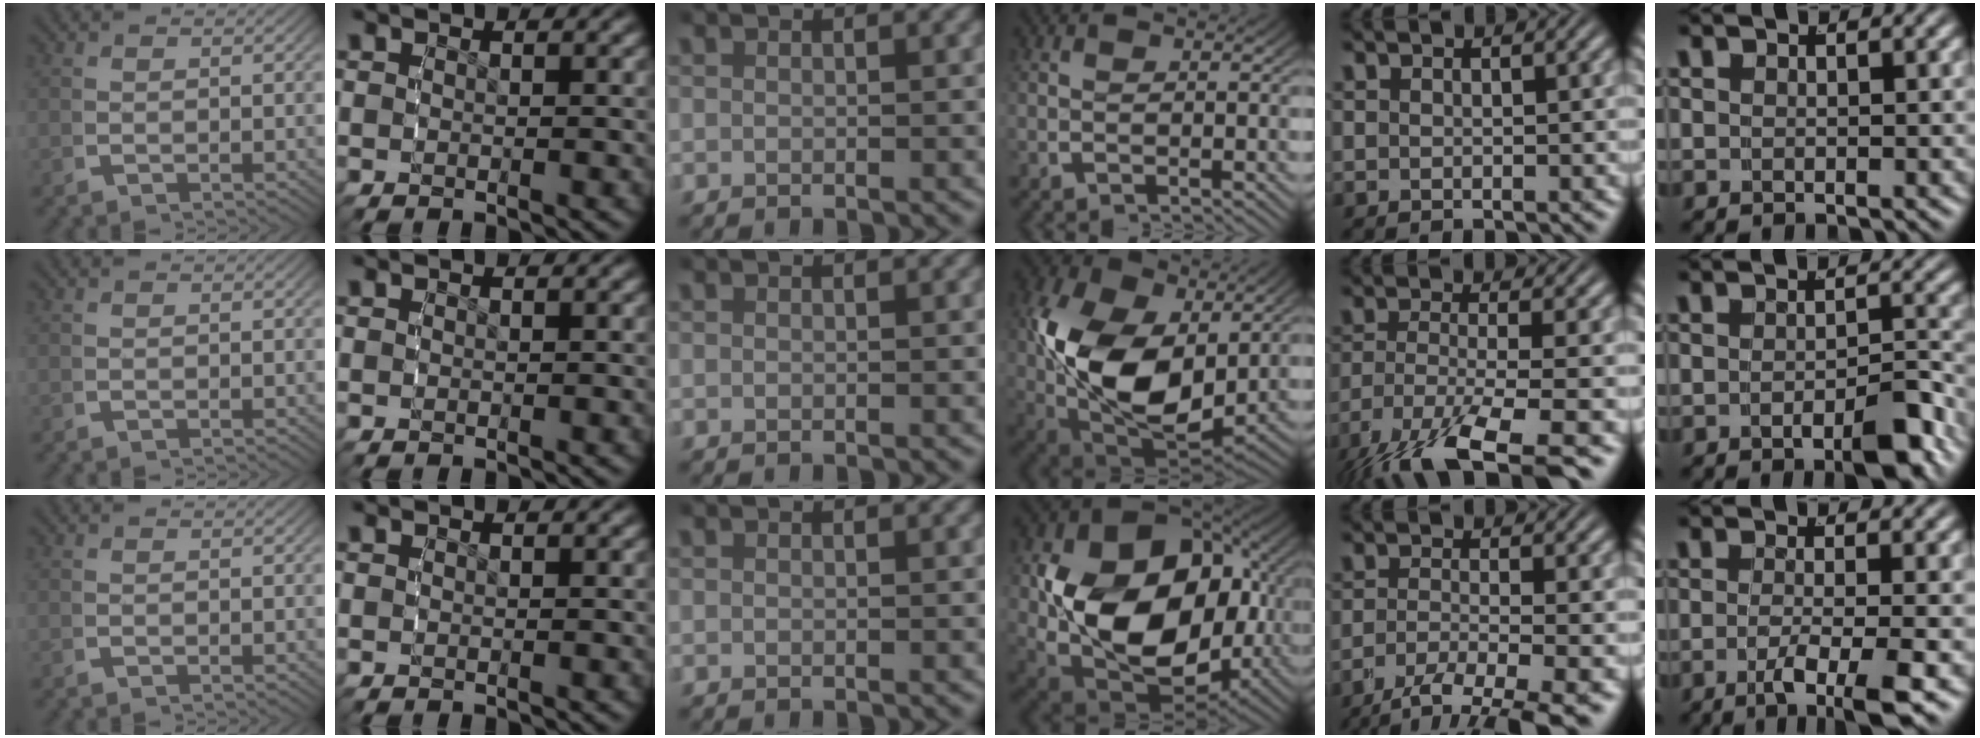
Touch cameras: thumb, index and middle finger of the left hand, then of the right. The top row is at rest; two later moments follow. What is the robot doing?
{"motion": "grasp_and_lifting", "object": "ethernet cable"}